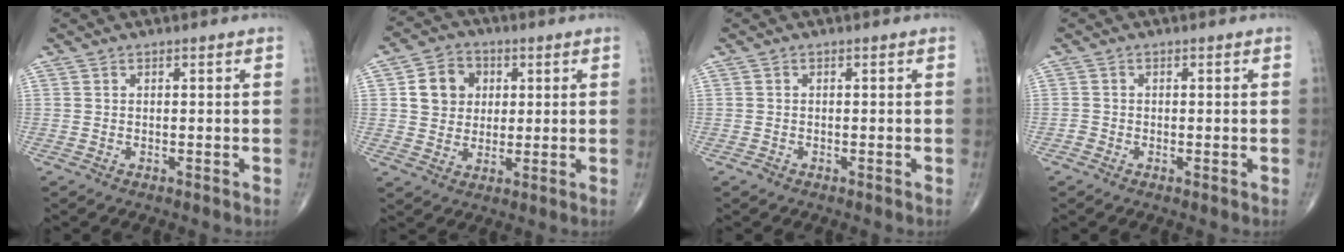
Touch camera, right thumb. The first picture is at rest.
{"total": 8.3, "force": [1.9, 7.2, 3.8], "torque": [-0.031, -0.003, 0.028]}
{"total": 0.7, "force": [-0.5, 0.5, 0.1], "torque": [-0.001, 0.001, -0.013]}
{"total": 0.9, "force": [-0.5, 0.7, 0.4], "torque": [-0.003, -0.001, -0.015]}